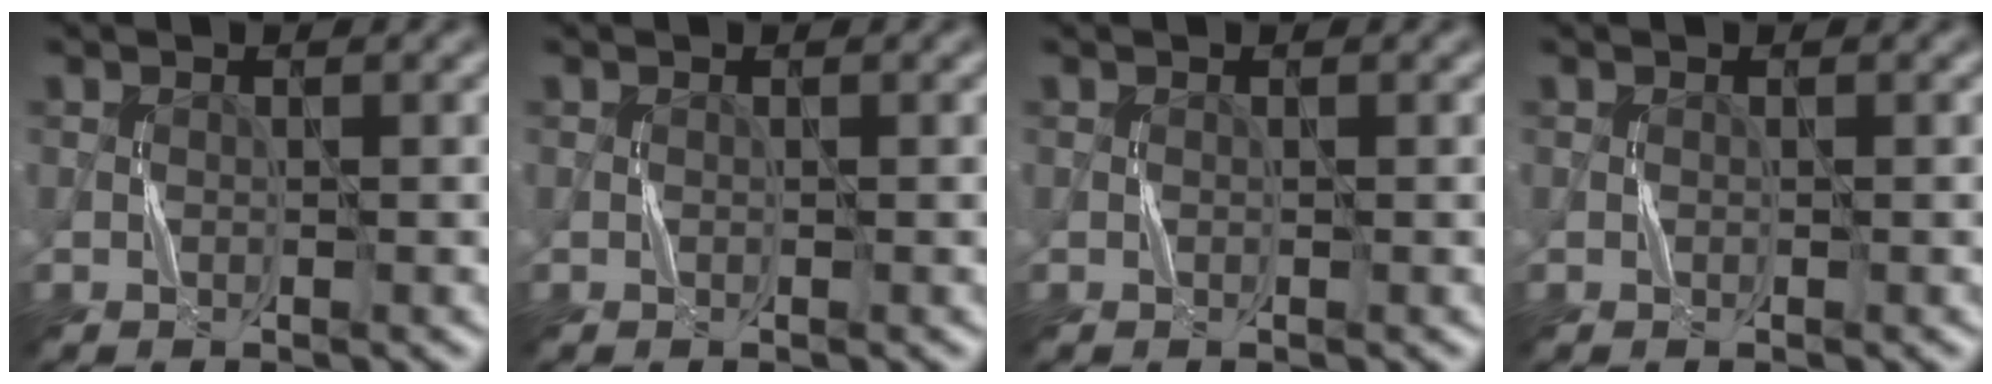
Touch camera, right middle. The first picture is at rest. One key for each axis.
{"total": 0.0}
{"total": 0.0}
{"total": 0.0}